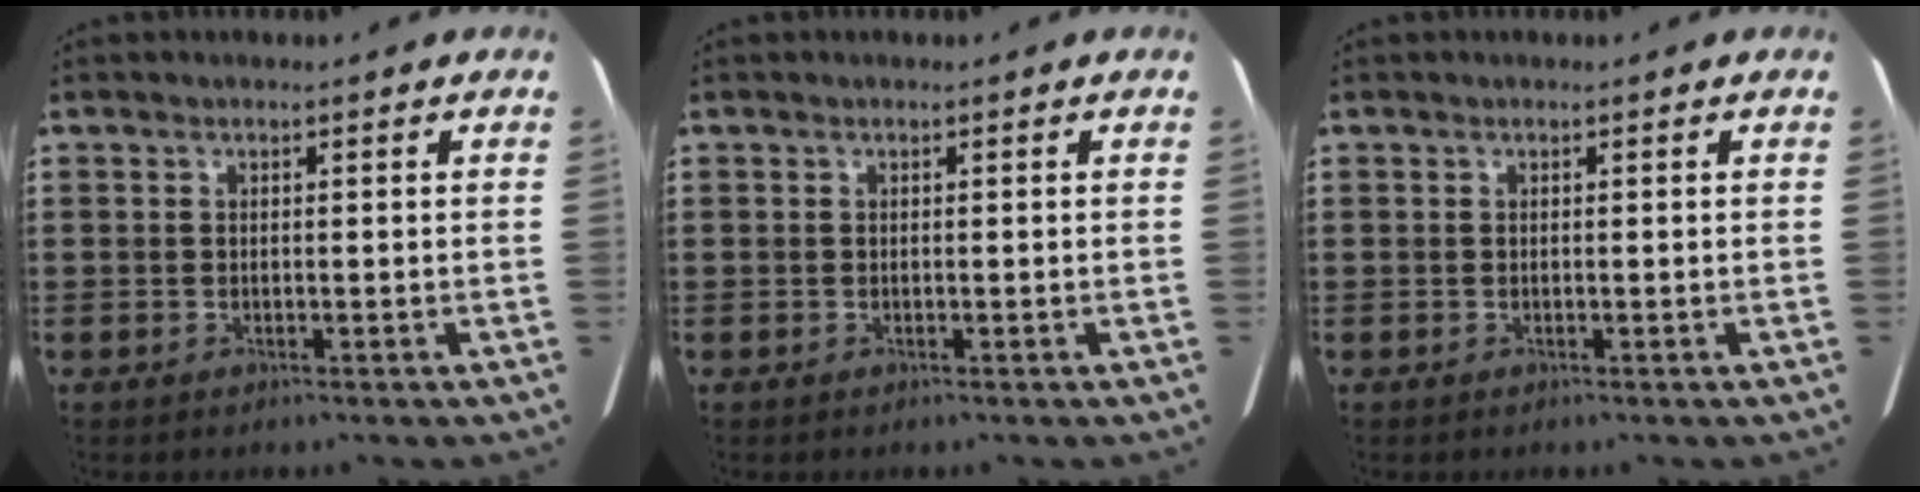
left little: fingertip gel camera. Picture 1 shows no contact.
{"total": 0.0}
{"total": 0.0}